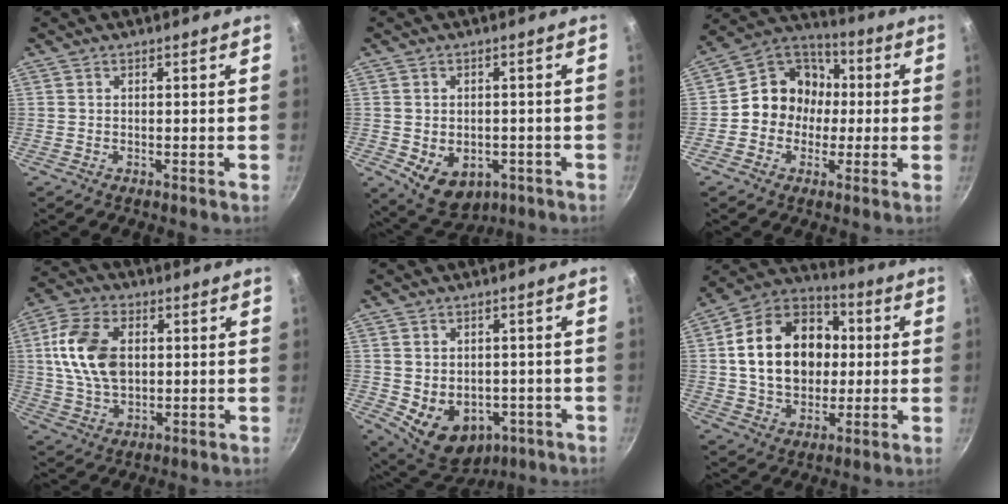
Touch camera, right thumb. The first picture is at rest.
{"total": 9.1, "force": [-2.5, 6.6, 5.8], "torque": [-0.062, -0.002, -0.016]}
{"total": 11.1, "force": [-0.7, 10.0, 4.9], "torque": [-0.030, 0.034, -0.035]}
{"total": 13.6, "force": [2.0, 8.8, 10.2], "torque": [-0.178, 0.003, 0.034]}
{"total": 12.1, "force": [-3.1, 8.9, 7.7], "torque": [-0.084, -0.006, -0.021]}
{"total": 20.8, "force": [1.9, 15.8, 13.4], "torque": [-0.198, 0.030, 0.028]}